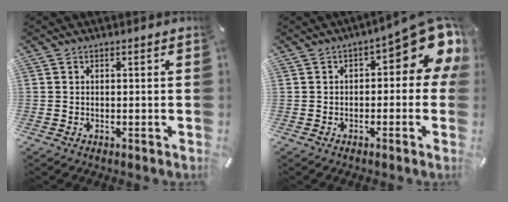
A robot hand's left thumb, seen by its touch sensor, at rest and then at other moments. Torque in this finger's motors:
{"motor_torque": [2.51, 2.49, 0.97, -0.72, 0.14]}